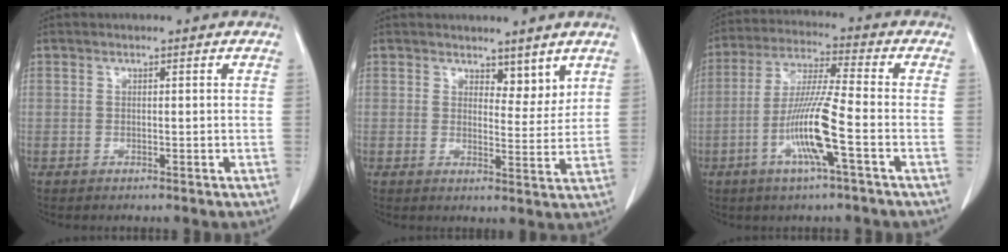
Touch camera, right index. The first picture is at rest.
{"total": 3.8, "force": [2.9, 1.9, 1.6], "torque": [-0.011, -0.010, 0.047]}
{"total": 11.1, "force": [-3.8, -0.2, 10.4], "torque": [-0.208, -0.007, -0.076]}